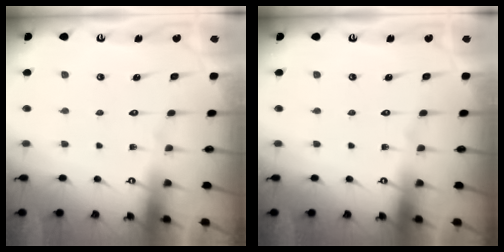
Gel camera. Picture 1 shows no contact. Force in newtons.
{"total": 0.0}